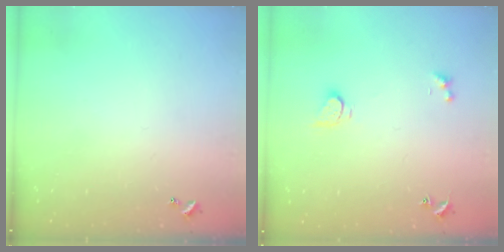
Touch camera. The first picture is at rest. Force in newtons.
{"total": 2.9, "press": 2.9, "slide": 0.5}